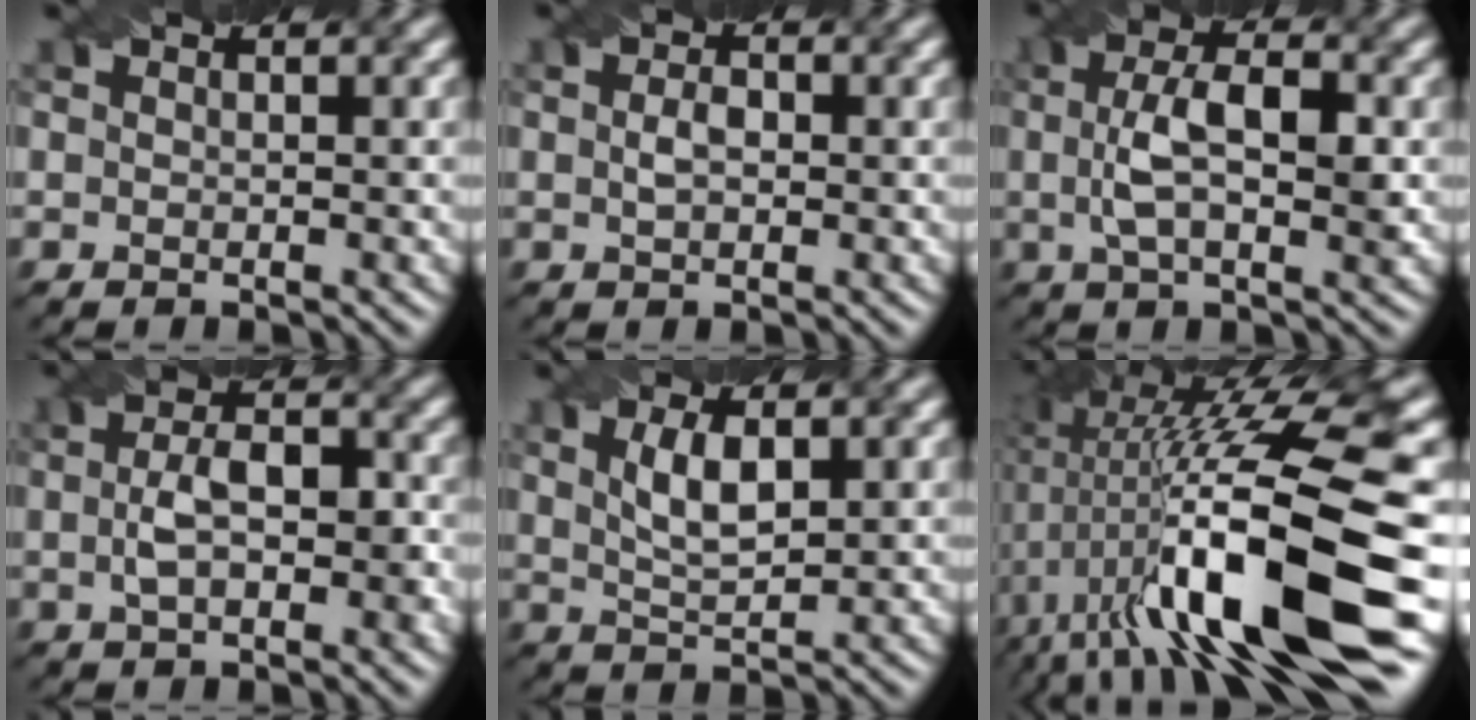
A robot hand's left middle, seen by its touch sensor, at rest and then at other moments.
{"total": 1.8, "force": [0.0, 1.1, 1.4], "torque": [-0.032, 0.002, 0.001]}
{"total": 5.9, "force": [0.3, 2.4, 5.4], "torque": [-0.101, 0.004, 0.000]}
{"total": 4.9, "force": [-0.5, 2.5, 4.1], "torque": [-0.076, 0.000, -0.009]}
{"total": 3.6, "force": [1.2, 1.3, 3.1], "torque": [-0.069, 0.002, 0.026]}
{"total": 15.6, "force": [-2.3, 4.5, 14.7], "torque": [-0.254, 0.011, -0.036]}